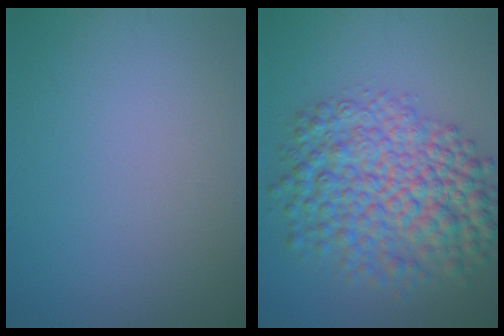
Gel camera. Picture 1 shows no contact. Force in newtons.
{"total": 9.5, "press": 9.5, "slide": 0.2}